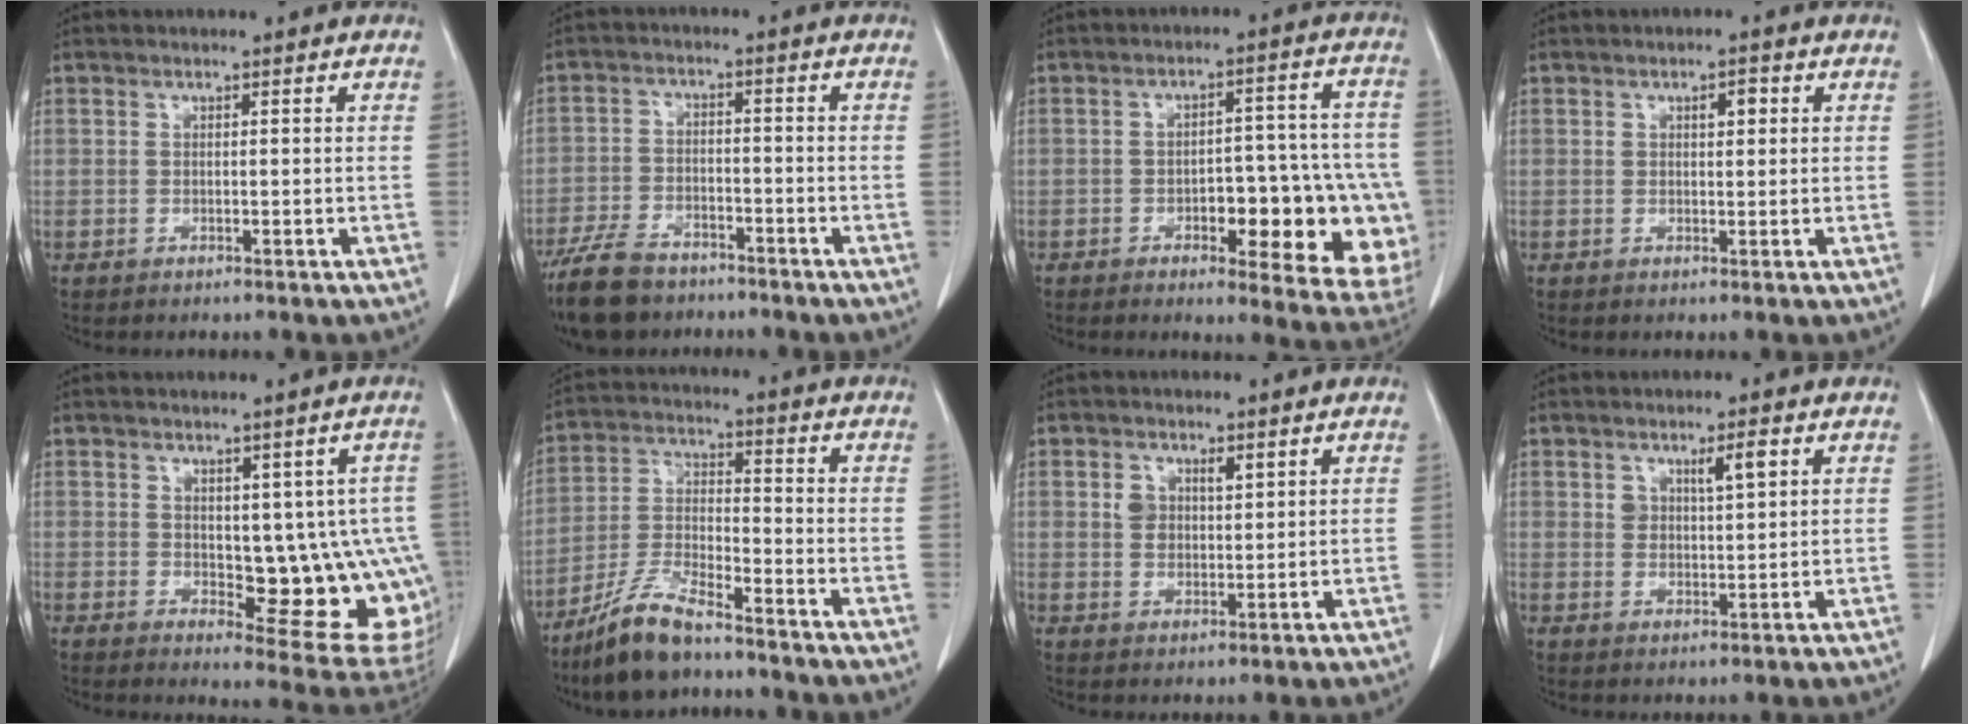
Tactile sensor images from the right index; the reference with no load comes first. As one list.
[{"total": 9.1, "force": [-7.2, 4.1, 3.8], "torque": [-0.079, -0.013, -0.129]}, {"total": 17.9, "force": [-4.9, 5.9, 16.1], "torque": [-0.122, 0.037, -0.038]}, {"total": 2.3, "force": [0.9, 1.1, 1.8], "torque": [-0.027, 0.004, 0.014]}, {"total": 12.9, "force": [-0.1, 5.4, 11.7], "torque": [-0.110, 0.000, 0.013]}, {"total": 9.8, "force": [-7.9, 1.8, 5.6], "torque": [-0.121, -0.017, -0.154]}, {"total": 3.7, "force": [1.6, 2.6, 2.2], "torque": [-0.036, 0.005, 0.032]}, {"total": 3.9, "force": [2.0, 1.2, 3.1], "torque": [-0.052, 0.000, 0.036]}]